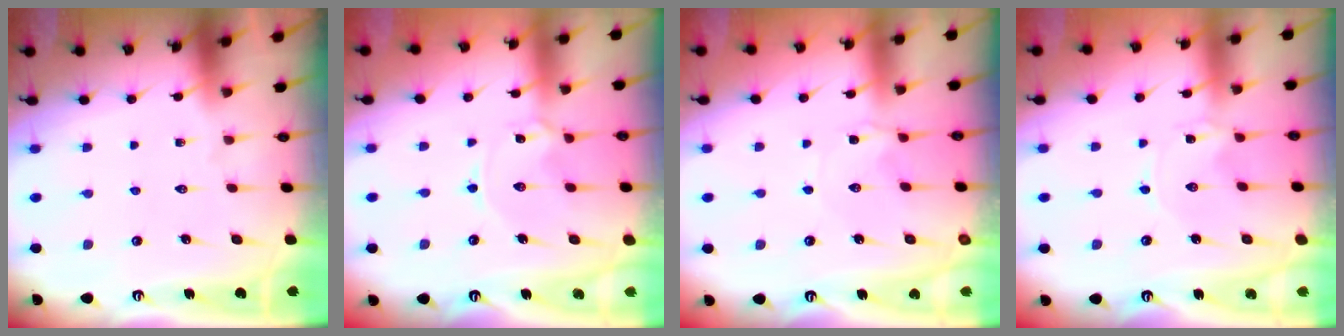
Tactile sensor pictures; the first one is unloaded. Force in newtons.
{"total": 1.5, "press": 1.5, "slide": 0.0}
{"total": 2.4, "press": 2.4, "slide": 0.4}
{"total": 0.0}